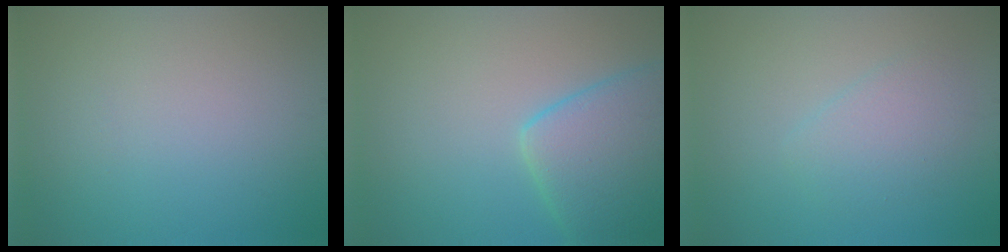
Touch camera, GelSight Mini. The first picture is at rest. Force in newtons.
{"total": 6.9, "press": 6.9, "slide": 0.5}
{"total": 2.4, "press": 2.4, "slide": 0.2}